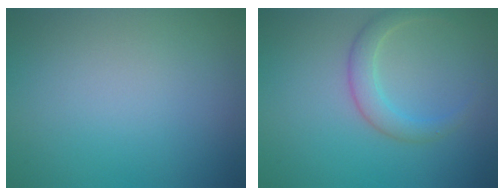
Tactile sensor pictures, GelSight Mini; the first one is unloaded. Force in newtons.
{"total": 2.4, "press": 2.4, "slide": 0.1}